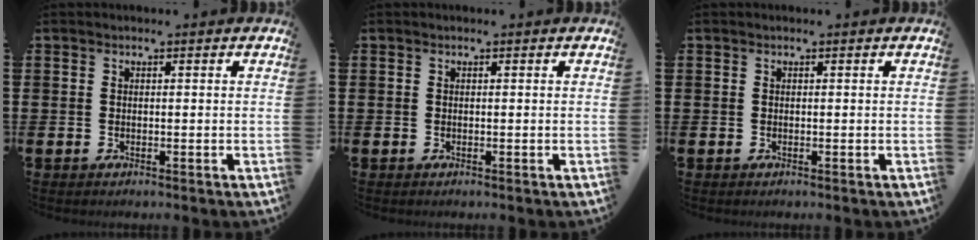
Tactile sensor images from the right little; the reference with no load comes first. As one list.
[{"total": 0.0}, {"total": 0.0}]